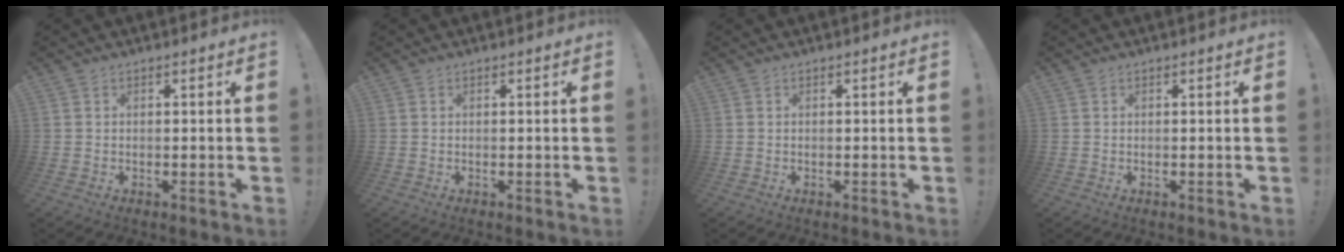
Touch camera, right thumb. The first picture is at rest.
{"total": 0.0}
{"total": 0.0}
{"total": 0.0}